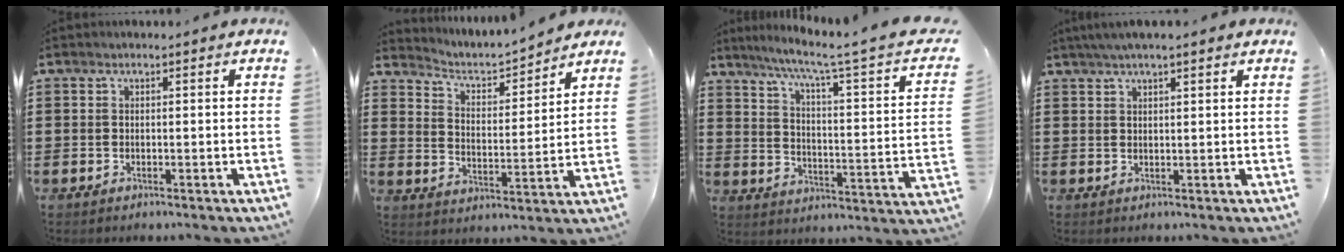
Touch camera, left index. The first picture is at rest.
{"total": 3.4, "force": [3.2, 0.9, 0.7], "torque": [-0.037, -0.024, 0.046]}
{"total": 5.2, "force": [3.4, -0.7, 3.9], "torque": [-0.089, -0.036, 0.046]}
{"total": 2.6, "force": [2.0, 0.3, 1.7], "torque": [-0.037, 0.006, 0.036]}